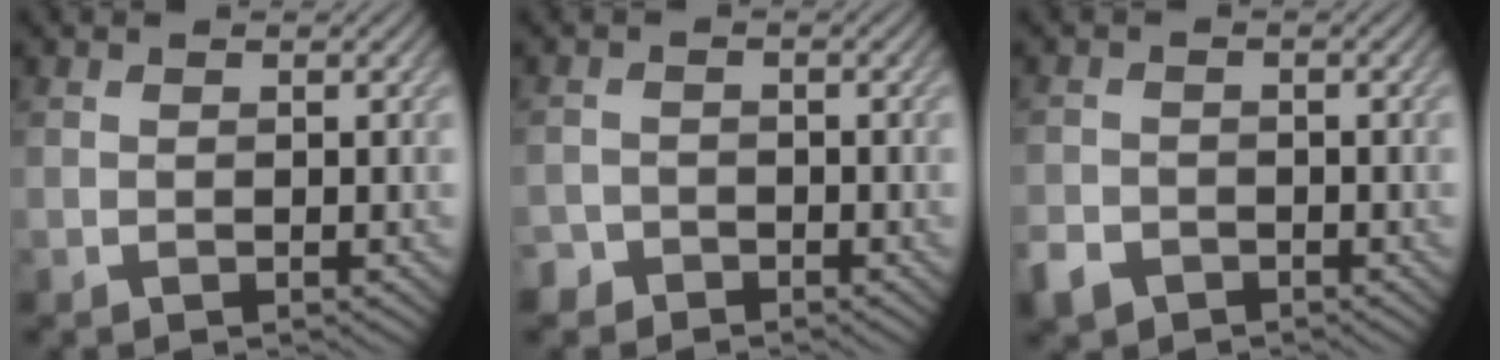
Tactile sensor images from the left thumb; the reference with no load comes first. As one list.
[{"total": 2.2, "force": [-1.7, 1.4, 0.0], "torque": [0.006, 0.003, -0.038]}, {"total": 3.1, "force": [-2.1, 2.1, 1.0], "torque": [-0.026, -0.008, -0.047]}]